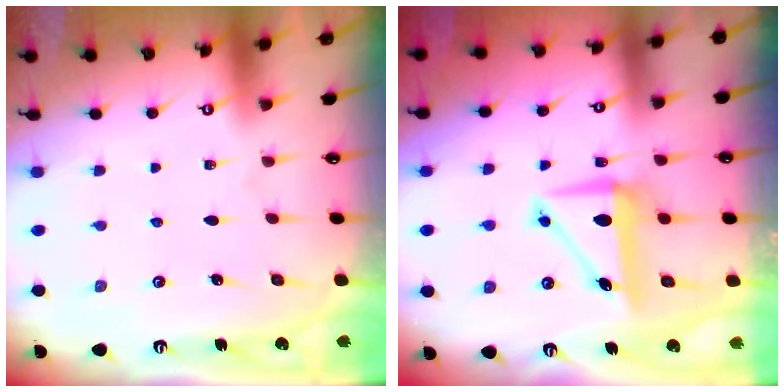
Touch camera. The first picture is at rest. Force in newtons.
{"total": 7.2, "press": 7.1, "slide": 1.3}